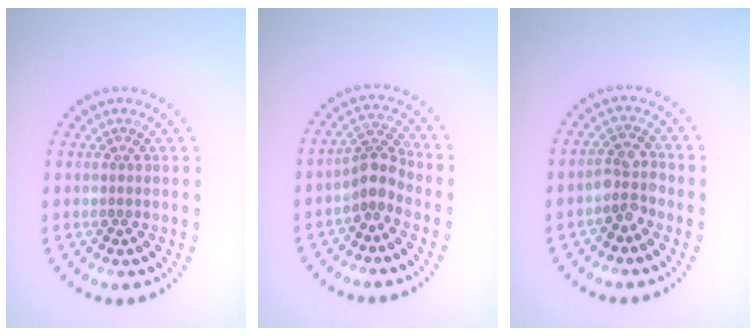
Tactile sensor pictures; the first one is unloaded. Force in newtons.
{"total": 2.7, "press": 2.0, "slide": 1.8}
{"total": 2.5, "press": 2.2, "slide": 1.2}